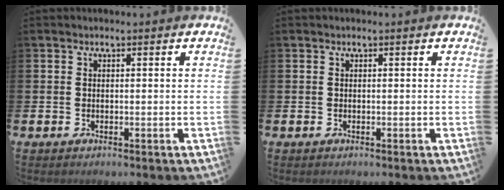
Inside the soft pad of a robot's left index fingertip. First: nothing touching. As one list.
[{"total": 0.0}]